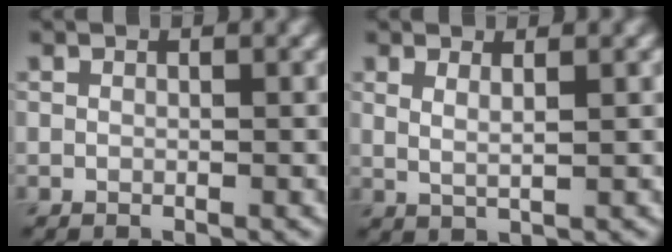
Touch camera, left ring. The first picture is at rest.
{"total": 1.6, "force": [0.9, 0.6, 1.2], "torque": [-0.017, -0.002, 0.014]}